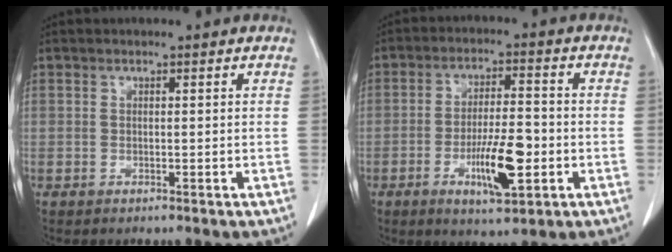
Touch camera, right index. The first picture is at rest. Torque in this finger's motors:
{"motor_torque": [0.14, -0.10, 0.04, 0.06]}